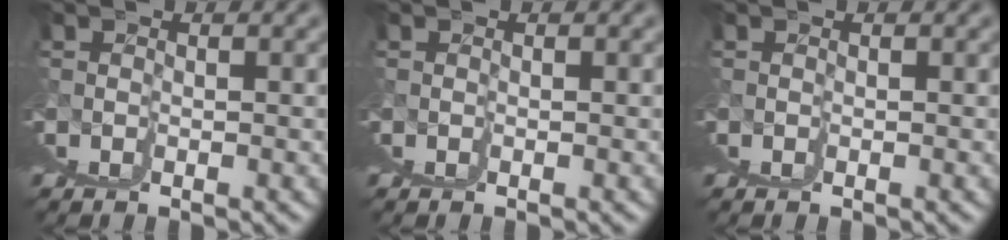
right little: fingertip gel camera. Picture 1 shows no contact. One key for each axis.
{"total": 0.0}
{"total": 0.0}